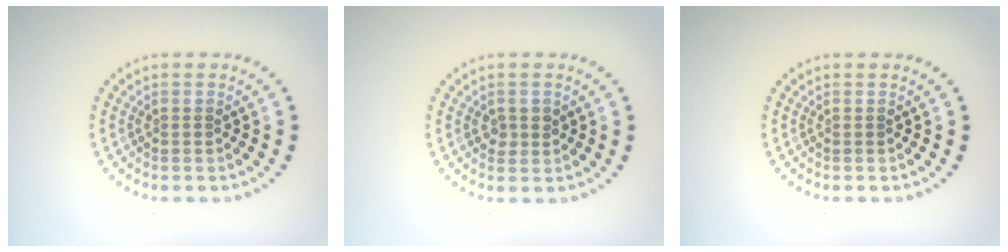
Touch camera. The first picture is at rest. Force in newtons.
{"total": 1.5, "press": 1.5, "slide": 0.2}
{"total": 0.0}